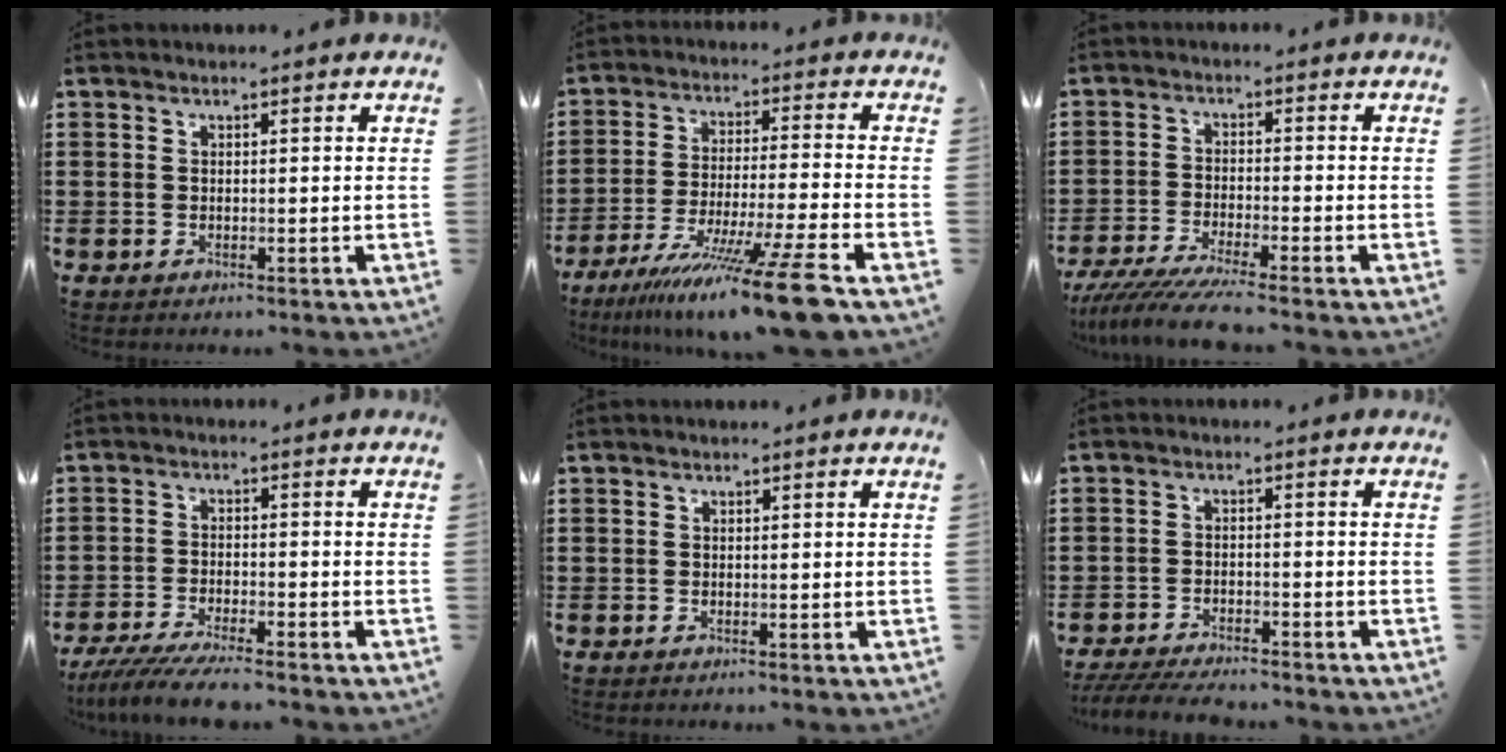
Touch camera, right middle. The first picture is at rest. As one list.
[{"total": 14.3, "force": [-10.9, -0.8, 9.2], "torque": [-0.151, 0.011, -0.193]}, {"total": 5.6, "force": [-5.1, -0.3, 2.3], "torque": [-0.058, -0.024, -0.099]}, {"total": 5.6, "force": [-5.2, 0.2, 2.1], "torque": [-0.054, -0.015, -0.101]}, {"total": 0.0}, {"total": 4.3, "force": [-4.1, 0.3, 1.2], "torque": [-0.032, -0.008, -0.085]}]